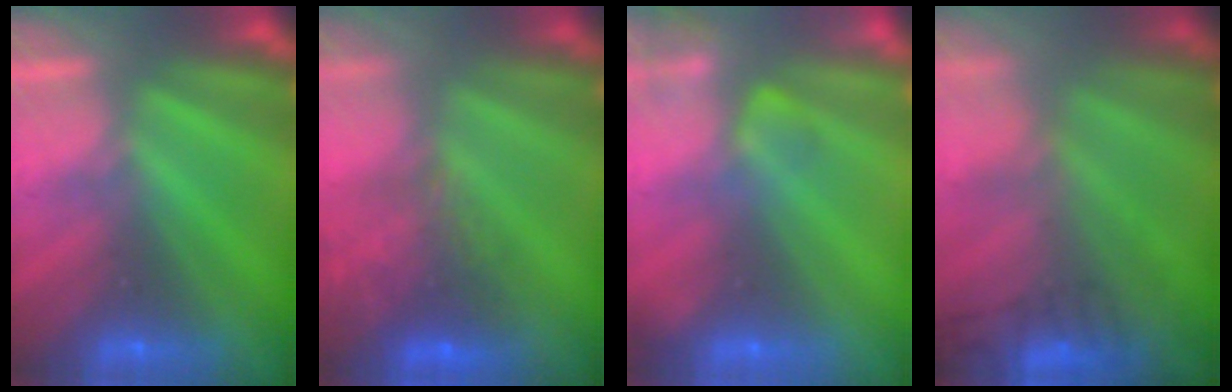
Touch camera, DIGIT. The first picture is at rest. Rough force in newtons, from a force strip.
{"total": 11.3}
{"total": 2.4}
{"total": 7.7}